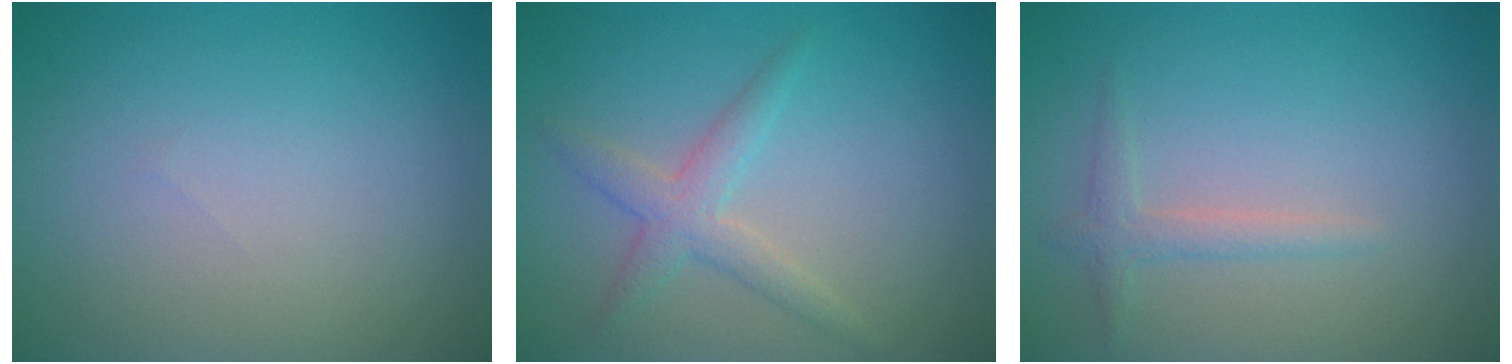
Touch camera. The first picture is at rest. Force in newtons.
{"total": 2.5, "press": 2.5, "slide": 0.1}
{"total": 1.5, "press": 1.5, "slide": 0.0}